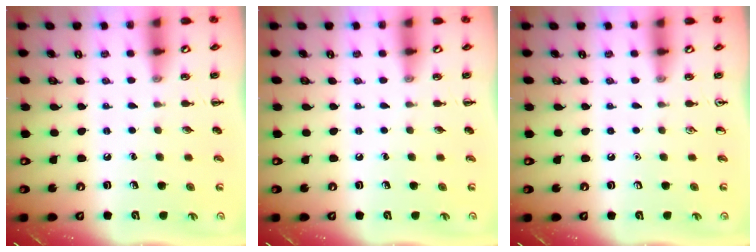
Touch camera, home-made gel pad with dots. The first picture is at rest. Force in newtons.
{"total": 0.0}
{"total": 0.0}